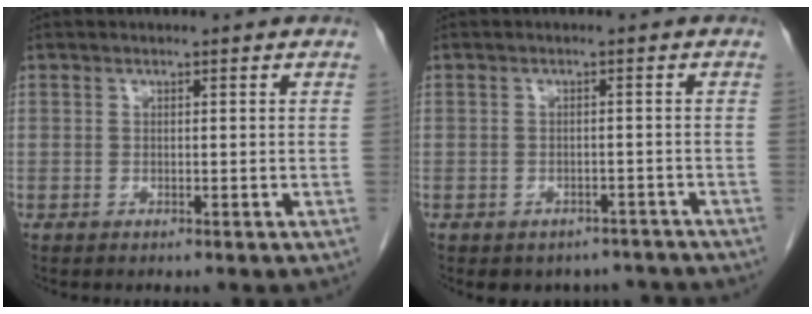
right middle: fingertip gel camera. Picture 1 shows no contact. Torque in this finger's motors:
{"motor_torque": [0.20, -0.17, 0.02, 0.03]}